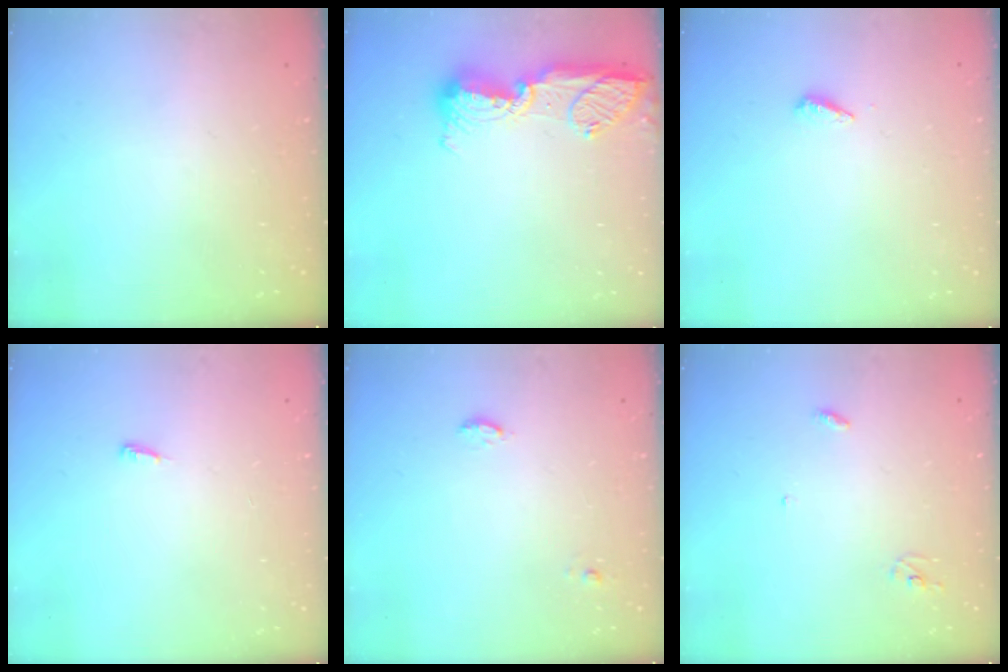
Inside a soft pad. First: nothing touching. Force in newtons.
{"total": 14.9, "press": 13.8, "slide": 5.6}
{"total": 2.9, "press": 2.9, "slide": 0.3}
{"total": 3.3, "press": 3.3, "slide": 0.8}
{"total": 5.9, "press": 4.3, "slide": 4.1}
{"total": 2.8, "press": 2.8, "slide": 0.2}